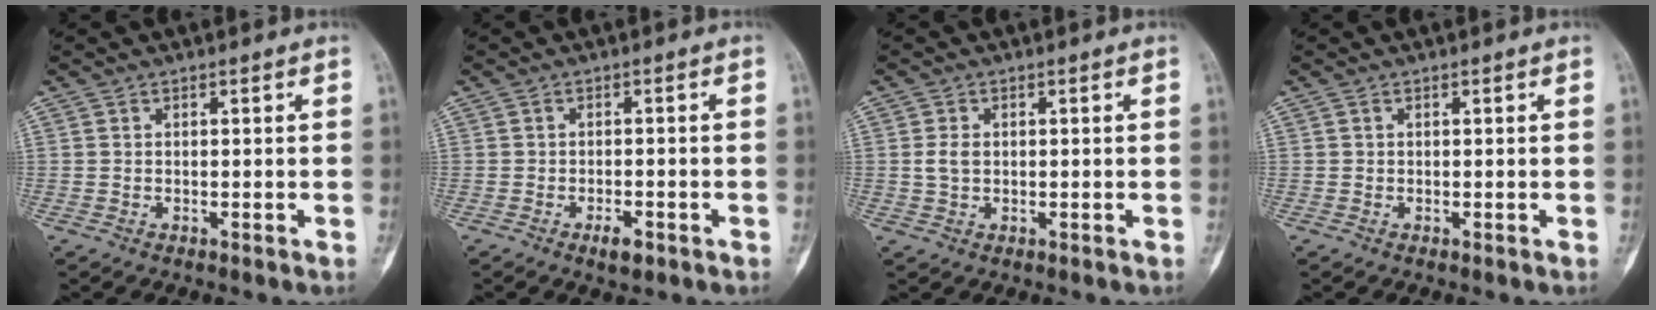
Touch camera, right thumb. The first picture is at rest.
{"total": 3.0, "force": [-1.7, 1.2, 2.2], "torque": [-0.032, 0.006, -0.025]}
{"total": 2.6, "force": [0.2, 2.0, 1.7], "torque": [-0.028, 0.005, 0.004]}
{"total": 0.0}